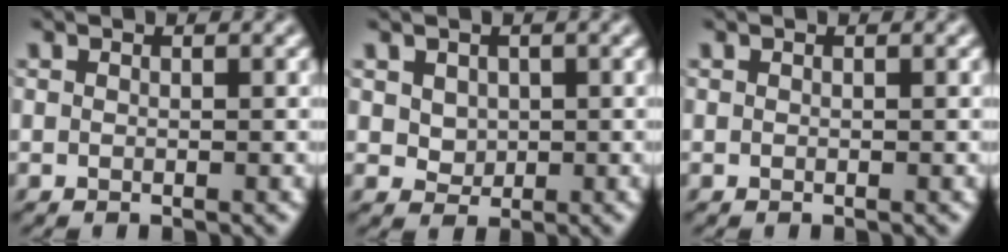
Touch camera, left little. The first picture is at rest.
{"total": 2.3, "force": [0.6, 1.8, 1.2], "torque": [-0.038, 0.001, 0.026]}
{"total": 0.0}